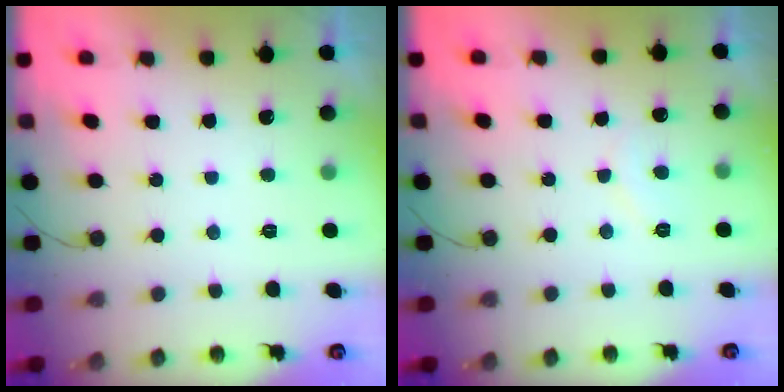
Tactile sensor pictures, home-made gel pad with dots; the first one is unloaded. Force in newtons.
{"total": 5.9, "press": 5.9, "slide": 0.5}